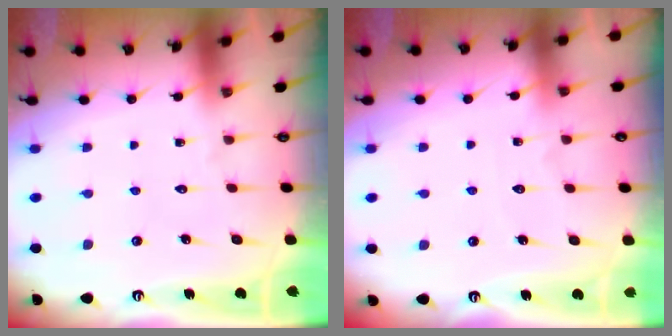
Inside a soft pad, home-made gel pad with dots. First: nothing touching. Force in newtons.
{"total": 5.1, "press": 5.1, "slide": 0.6}